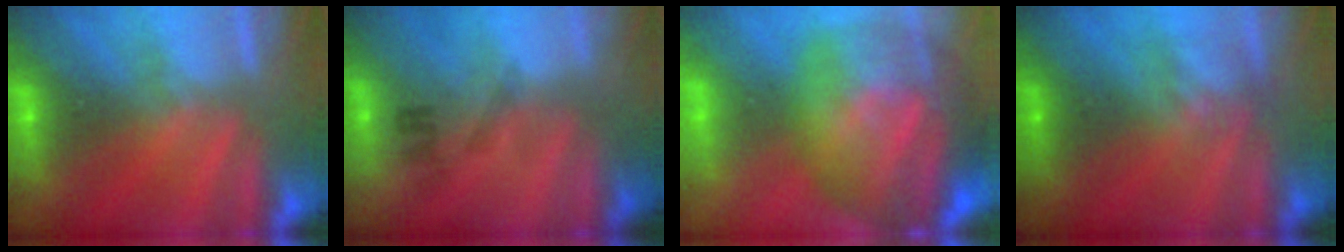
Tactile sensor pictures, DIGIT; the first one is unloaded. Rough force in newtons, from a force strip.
{"total": 2.3}
{"total": 7.7}
{"total": 2.4}